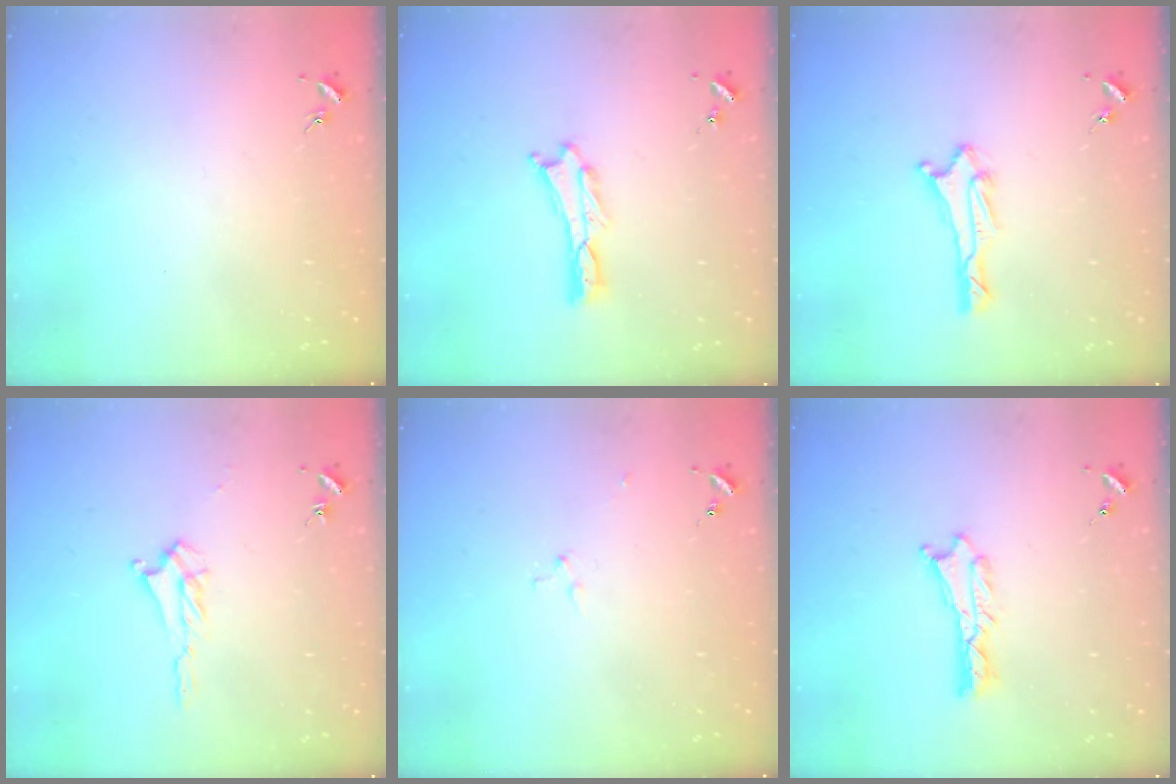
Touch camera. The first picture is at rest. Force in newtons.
{"total": 0.0}
{"total": 2.0, "press": 1.8, "slide": 0.8}
{"total": 2.4, "press": 2.4, "slide": 0.4}
{"total": 2.9, "press": 2.9, "slide": 0.3}
{"total": 0.7, "press": 0.7, "slide": 0.1}